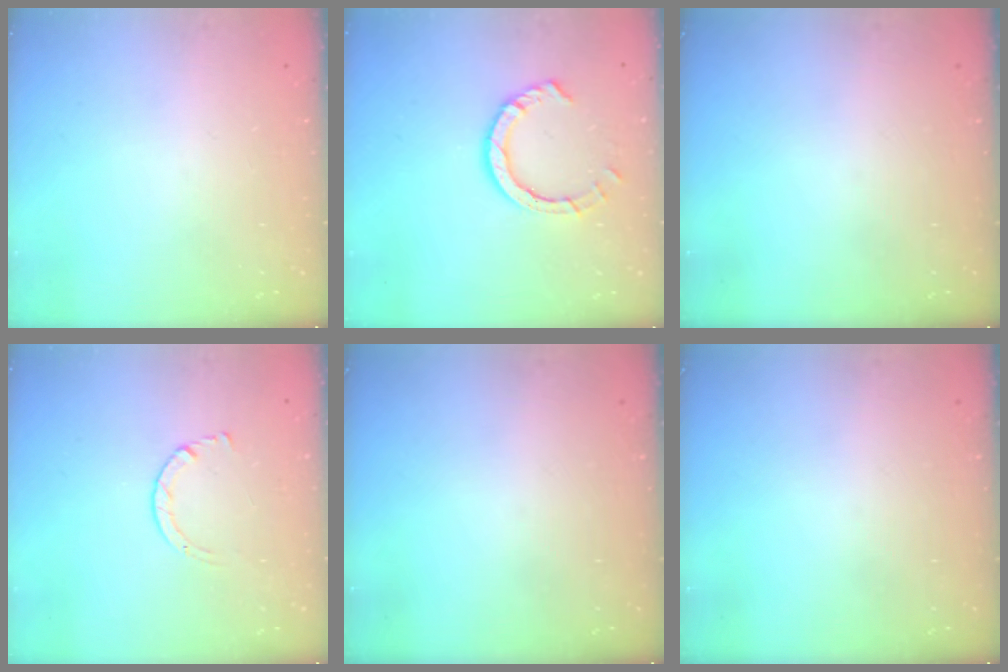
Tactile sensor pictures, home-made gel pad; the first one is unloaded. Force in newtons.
{"total": 8.0, "press": 7.9, "slide": 0.9}
{"total": 0.0}
{"total": 2.7, "press": 2.7, "slide": 0.3}
{"total": 0.0}
{"total": 0.0}